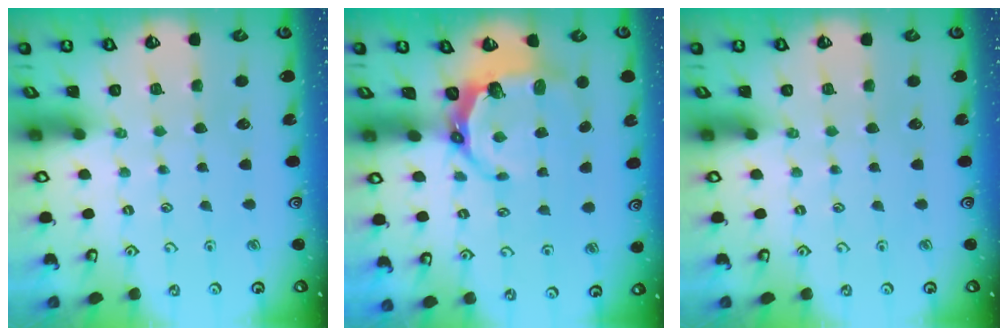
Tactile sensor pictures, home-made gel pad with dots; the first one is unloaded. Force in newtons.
{"total": 6.9, "press": 5.2, "slide": 4.5}
{"total": 0.0}